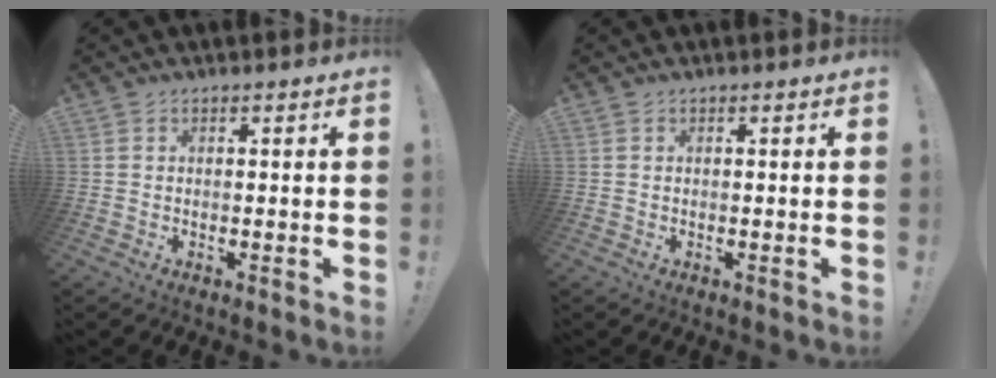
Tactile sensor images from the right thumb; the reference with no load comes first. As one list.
[{"total": 0.0}]